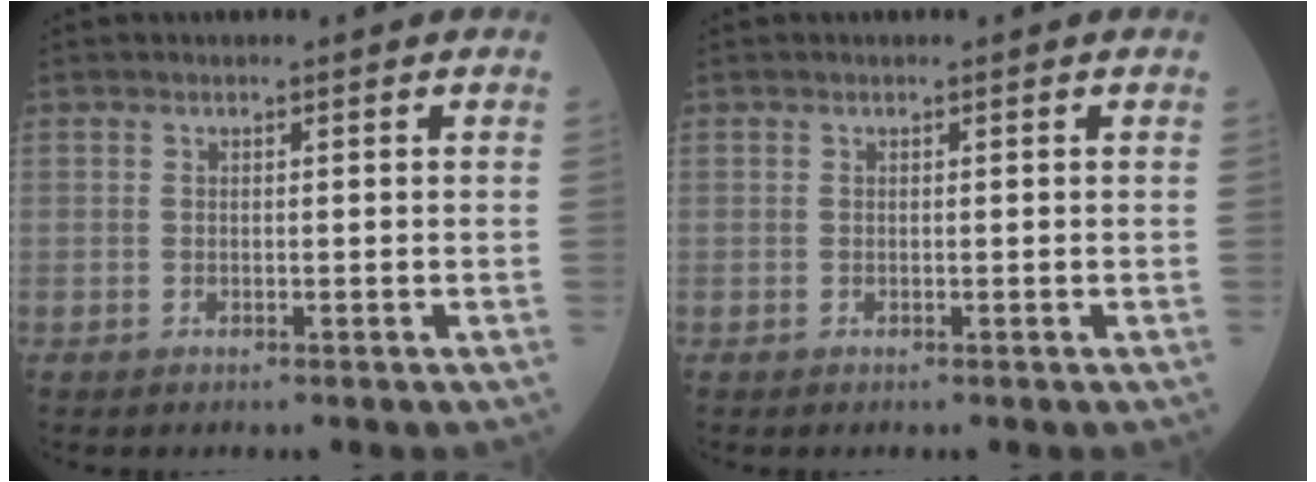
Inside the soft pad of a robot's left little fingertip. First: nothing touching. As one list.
[{"total": 0.0}]